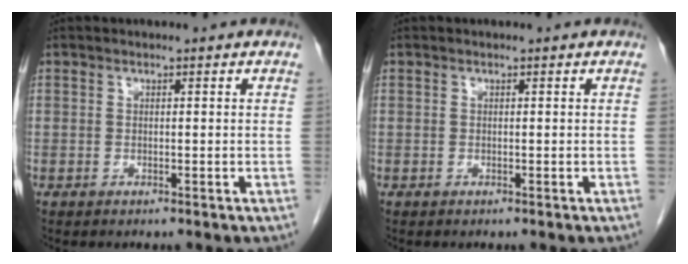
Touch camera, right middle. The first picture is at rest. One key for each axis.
{"total": 0.0}